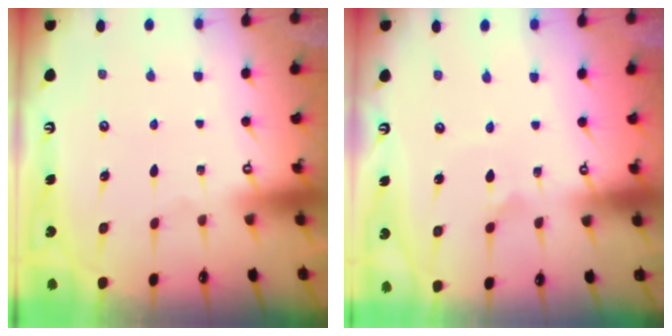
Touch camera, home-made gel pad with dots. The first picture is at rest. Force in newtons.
{"total": 2.3, "press": 2.3, "slide": 0.1}